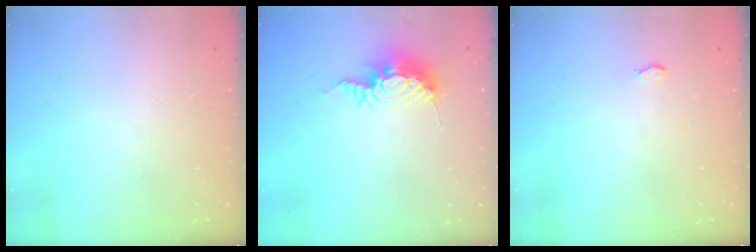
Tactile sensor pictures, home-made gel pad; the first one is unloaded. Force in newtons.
{"total": 10.5, "press": 10.5, "slide": 0.2}
{"total": 2.8, "press": 2.8, "slide": 0.3}